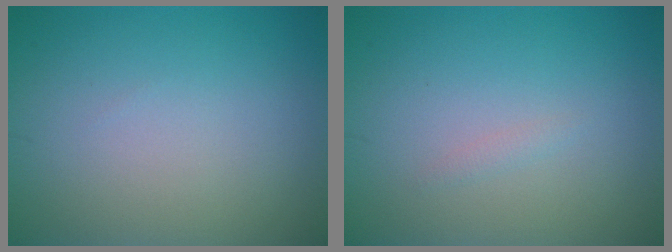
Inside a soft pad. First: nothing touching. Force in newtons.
{"total": 0.5, "press": 0.5, "slide": 0.0}